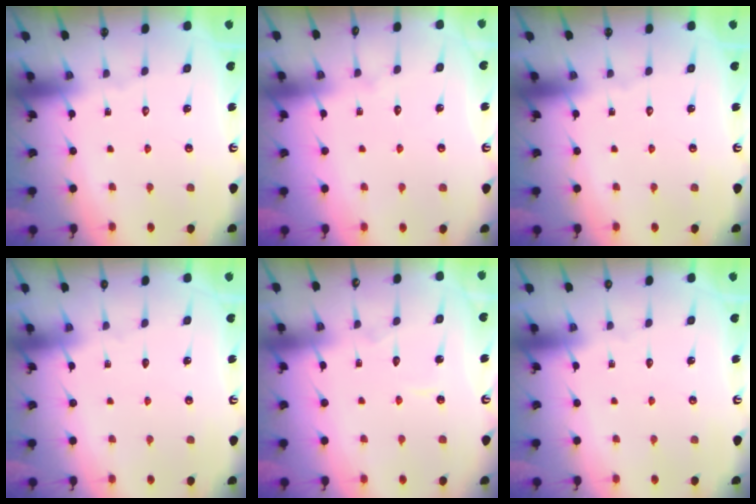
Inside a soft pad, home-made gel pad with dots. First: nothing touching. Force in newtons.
{"total": 3.2, "press": 3.2, "slide": 0.4}
{"total": 0.0}
{"total": 0.7, "press": 0.7, "slide": 0.2}
{"total": 2.9, "press": 2.9, "slide": 0.2}
{"total": 0.0}